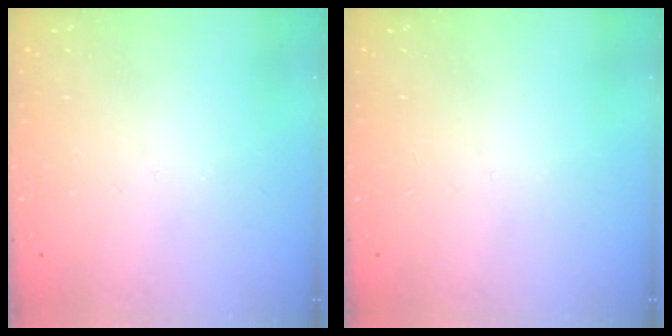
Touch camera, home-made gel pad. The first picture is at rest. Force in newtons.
{"total": 0.0}